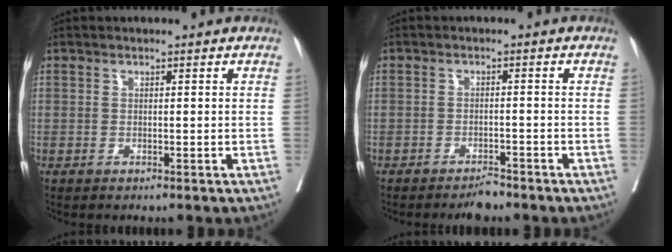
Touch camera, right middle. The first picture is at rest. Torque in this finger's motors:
{"motor_torque": [0.01, 0.00, 0.00, 0.00]}